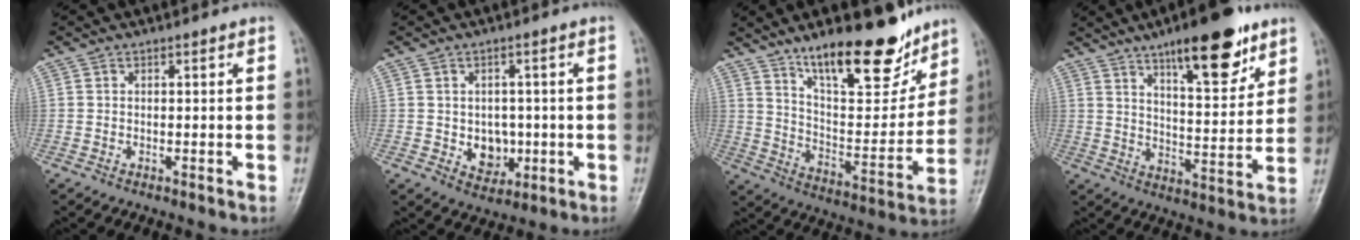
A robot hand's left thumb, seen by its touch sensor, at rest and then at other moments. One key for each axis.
{"total": 5.6, "fx": -0.6, "fy": 4.6, "fz": 3.2, "tx": -0.016, "ty": 0.001, "tz": 0.002}
{"total": 20.4, "fx": 14.2, "fy": 7.1, "fz": 12.8, "tx": -0.147, "ty": -0.083, "tz": 0.233}
{"total": 16.0, "fx": 10.0, "fy": 5.0, "fz": 11.5, "tx": -0.137, "ty": -0.054, "tz": 0.155}